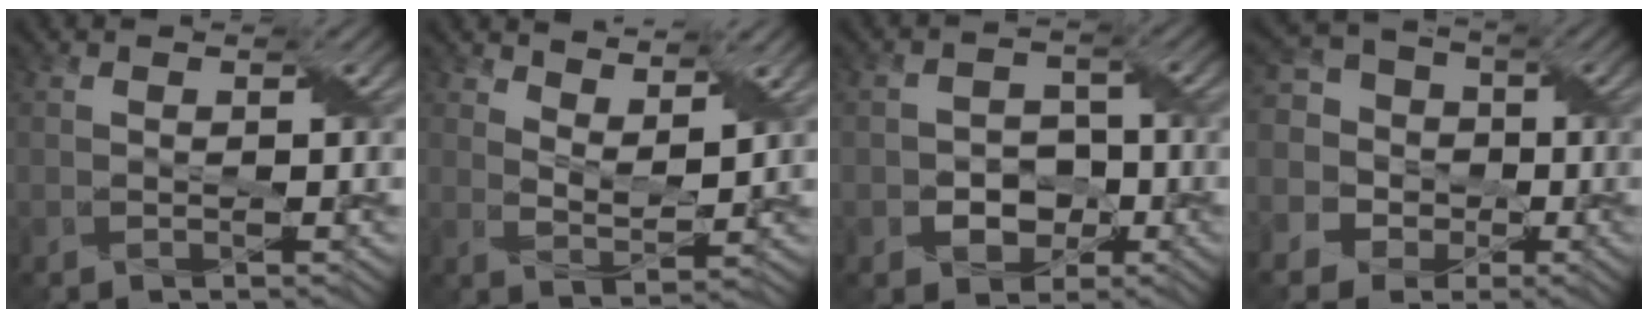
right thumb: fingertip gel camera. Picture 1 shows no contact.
{"total": 4.8, "force": [4.2, 1.2, 1.9], "torque": [-0.041, -0.017, 0.082]}
{"total": 4.0, "force": [-1.8, 3.2, 1.5], "torque": [-0.019, -0.004, -0.027]}
{"total": 7.4, "force": [-1.8, 6.9, 1.9], "torque": [-0.069, -0.006, -0.053]}